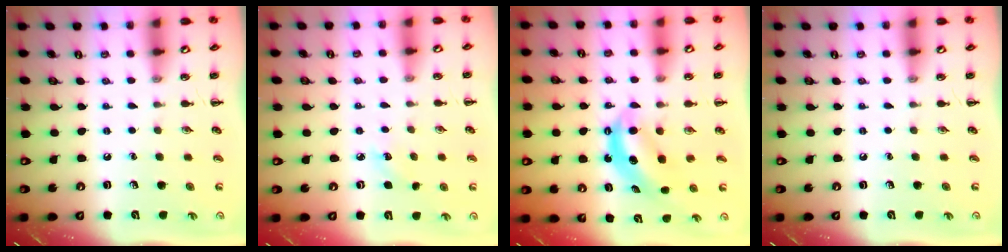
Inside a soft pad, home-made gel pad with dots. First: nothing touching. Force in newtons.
{"total": 3.9, "press": 3.7, "slide": 1.1}
{"total": 6.2, "press": 6.2, "slide": 0.4}
{"total": 0.0}